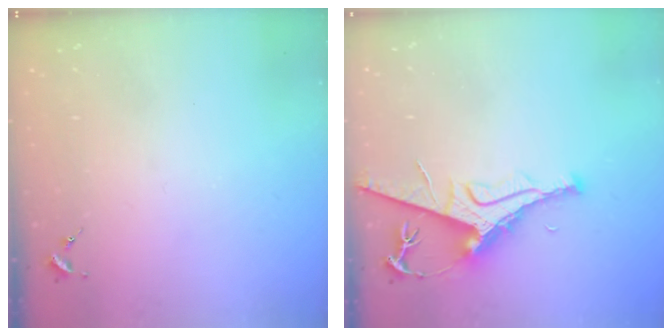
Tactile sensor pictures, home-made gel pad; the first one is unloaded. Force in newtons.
{"total": 9.8, "press": 9.7, "slide": 1.3}